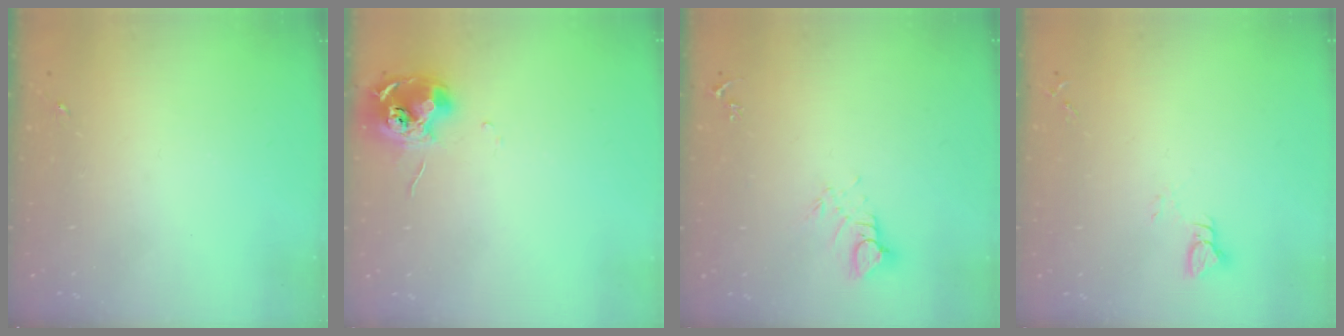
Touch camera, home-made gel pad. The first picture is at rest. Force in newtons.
{"total": 11.7, "press": 11.6, "slide": 1.0}
{"total": 5.0, "press": 5.0, "slide": 0.3}
{"total": 2.9, "press": 2.9, "slide": 0.2}